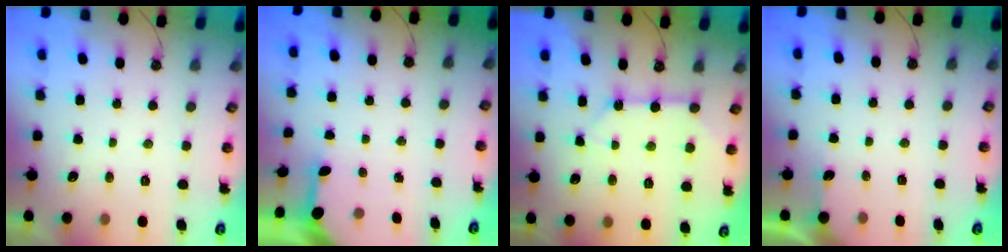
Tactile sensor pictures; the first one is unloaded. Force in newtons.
{"total": 3.4, "press": 3.4, "slide": 0.4}
{"total": 10.4, "press": 10.4, "slide": 1.1}
{"total": 2.5, "press": 2.5, "slide": 0.2}